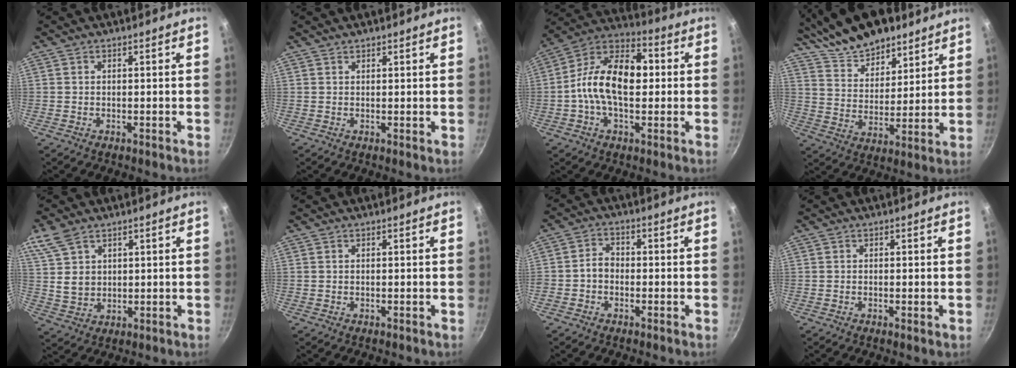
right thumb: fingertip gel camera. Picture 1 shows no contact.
{"total": 0.8, "force": [0.8, 0.2, 0.0], "torque": [0.002, -0.005, 0.012]}
{"total": 16.7, "force": [0.2, 9.8, 13.5], "torque": [-0.202, 0.036, -0.023]}
{"total": 17.7, "force": [13.6, 8.0, 8.1], "torque": [-0.107, -0.049, 0.234]}
{"total": 7.6, "force": [4.4, 4.8, 3.9], "torque": [-0.058, -0.016, 0.093]}
{"total": 0.0}
{"total": 3.3, "force": [-1.3, 2.5, 1.8], "torque": [-0.024, 0.022, -0.031]}
{"total": 0.7, "force": [-0.2, 0.1, 0.7], "torque": [-0.012, -0.002, -0.004]}